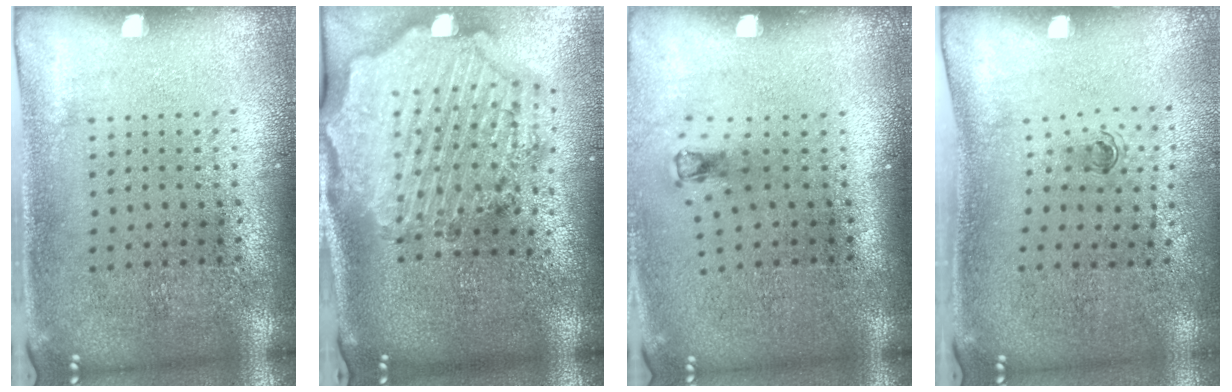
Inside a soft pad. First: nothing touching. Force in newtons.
{"total": 3.9, "press": 3.2, "slide": 2.2}
{"total": 0.7, "press": 0.3, "slide": 0.6}
{"total": 0.7, "press": 0.4, "slide": 0.6}